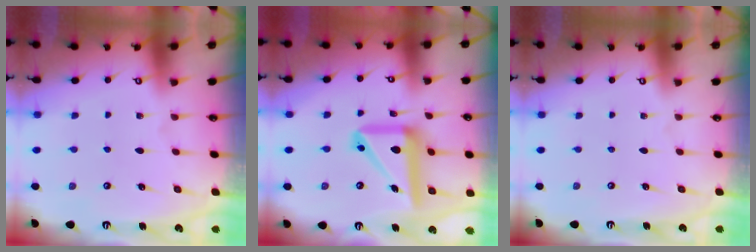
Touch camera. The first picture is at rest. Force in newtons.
{"total": 15.0, "press": 14.9, "slide": 2.1}
{"total": 0.0}